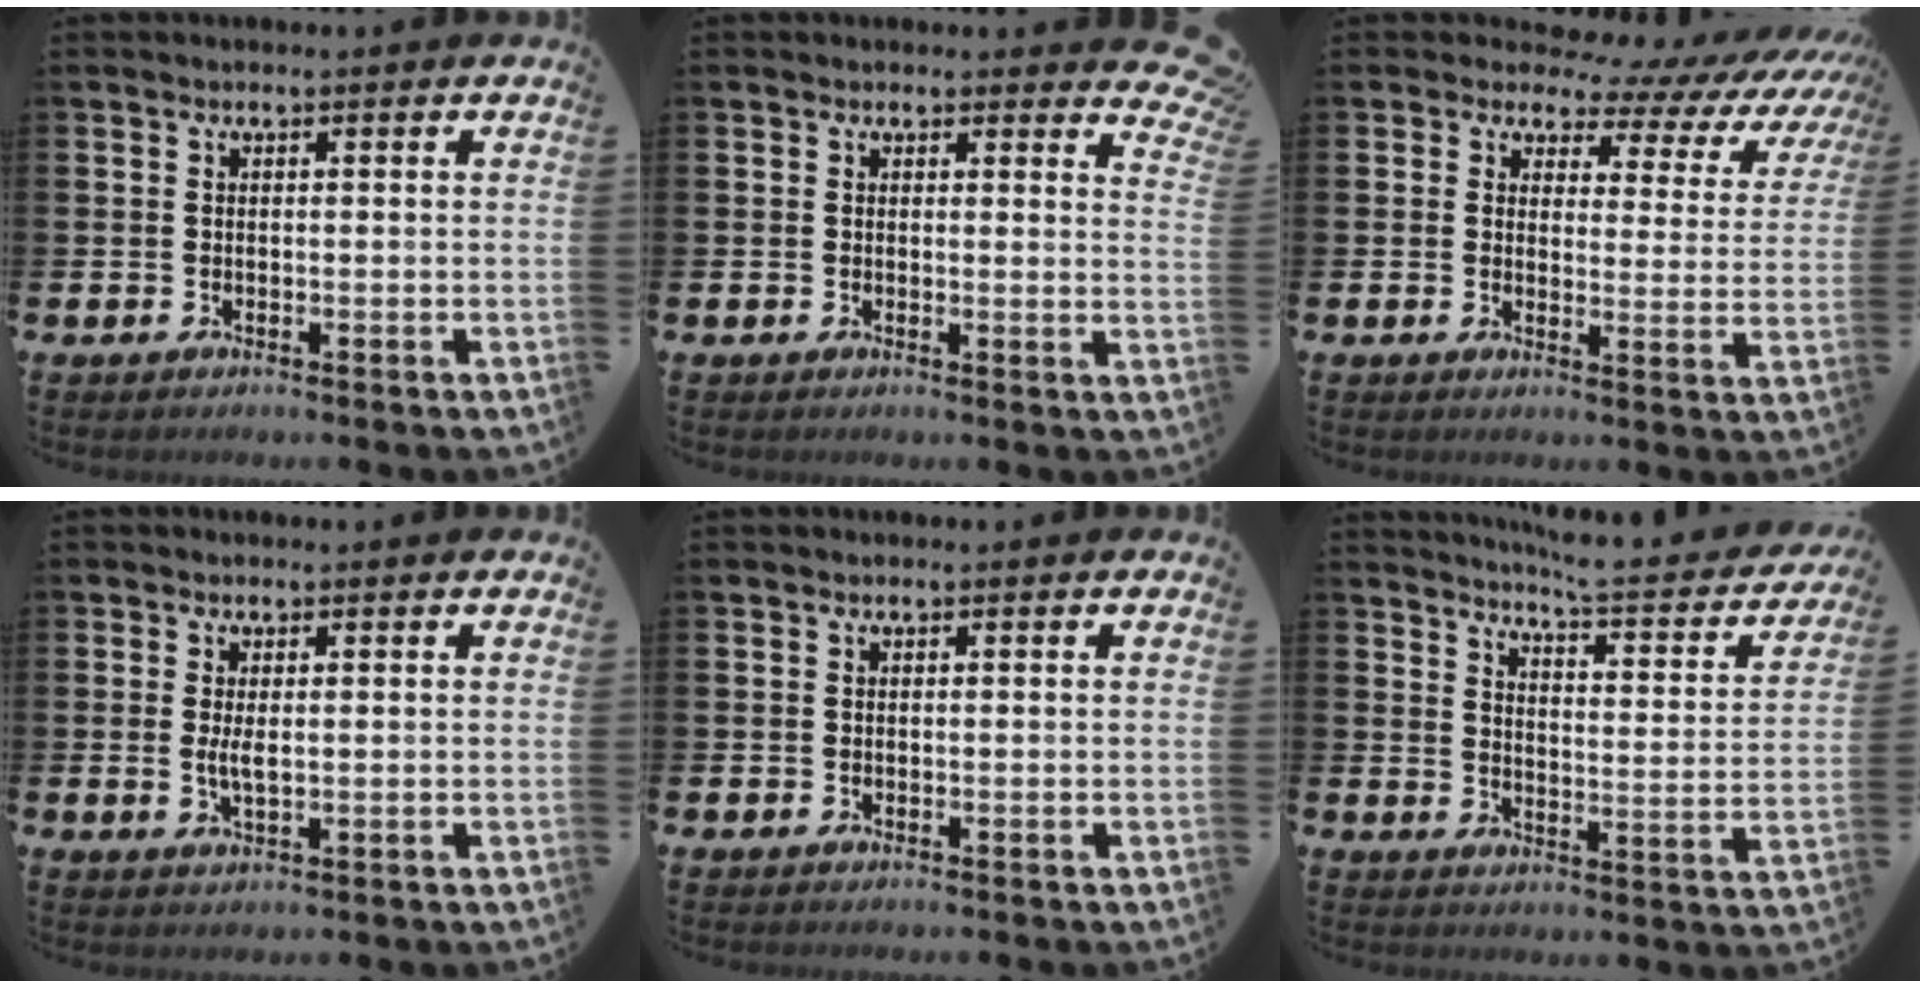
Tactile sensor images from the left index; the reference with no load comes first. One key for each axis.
{"total": 2.3, "fx": 2.1, "fy": 0.9, "fz": 0.2, "tx": 0.014, "ty": -0.013, "tz": 0.031}
{"total": 4.3, "fx": 2.7, "fy": 2.8, "fz": 1.6, "tx": -0.034, "ty": -0.029, "tz": 0.032}
{"total": 2.2, "fx": 0.1, "fy": 0.7, "fz": 2.1, "tx": -0.040, "ty": 0.001, "tz": 0.001}
{"total": 0.0}
{"total": 5.6, "fx": 5.3, "fy": 0.2, "fz": 1.7, "tx": -0.045, "ty": -0.047, "tz": 0.085}